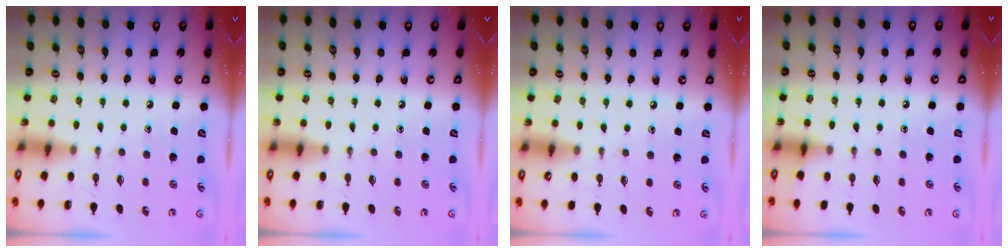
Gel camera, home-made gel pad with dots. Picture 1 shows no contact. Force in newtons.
{"total": 0.0}
{"total": 2.3, "press": 2.3, "slide": 0.4}
{"total": 4.7, "press": 4.6, "slide": 0.7}